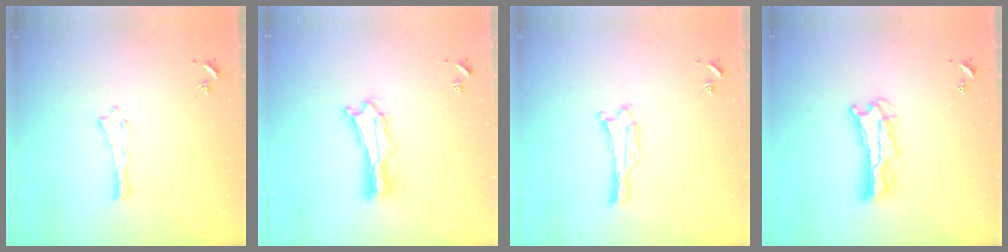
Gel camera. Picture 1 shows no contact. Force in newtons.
{"total": 3.9, "press": 3.9, "slide": 0.4}
{"total": 2.7, "press": 2.7, "slide": 0.2}
{"total": 5.2, "press": 5.2, "slide": 0.5}